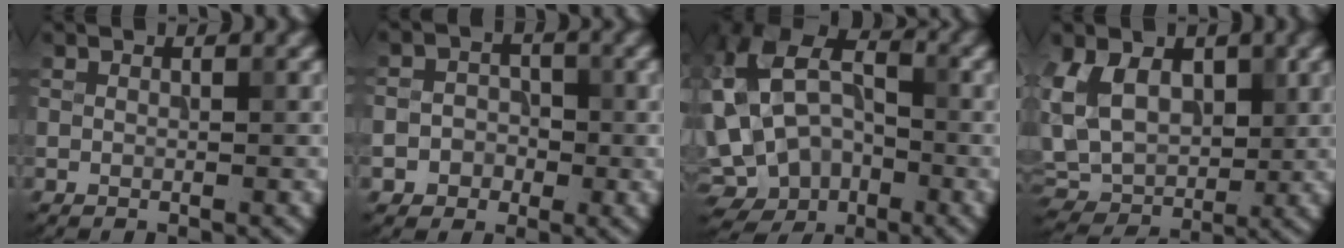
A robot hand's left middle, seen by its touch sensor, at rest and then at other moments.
{"total": 3.1, "force": [-1.2, 2.8, 0.8], "torque": [0.018, 0.009, -0.034]}
{"total": 13.1, "force": [-2.0, 10.0, 8.3], "torque": [-0.192, 0.010, -0.021]}
{"total": 6.9, "force": [1.5, 5.2, 4.3], "torque": [-0.099, -0.005, 0.022]}